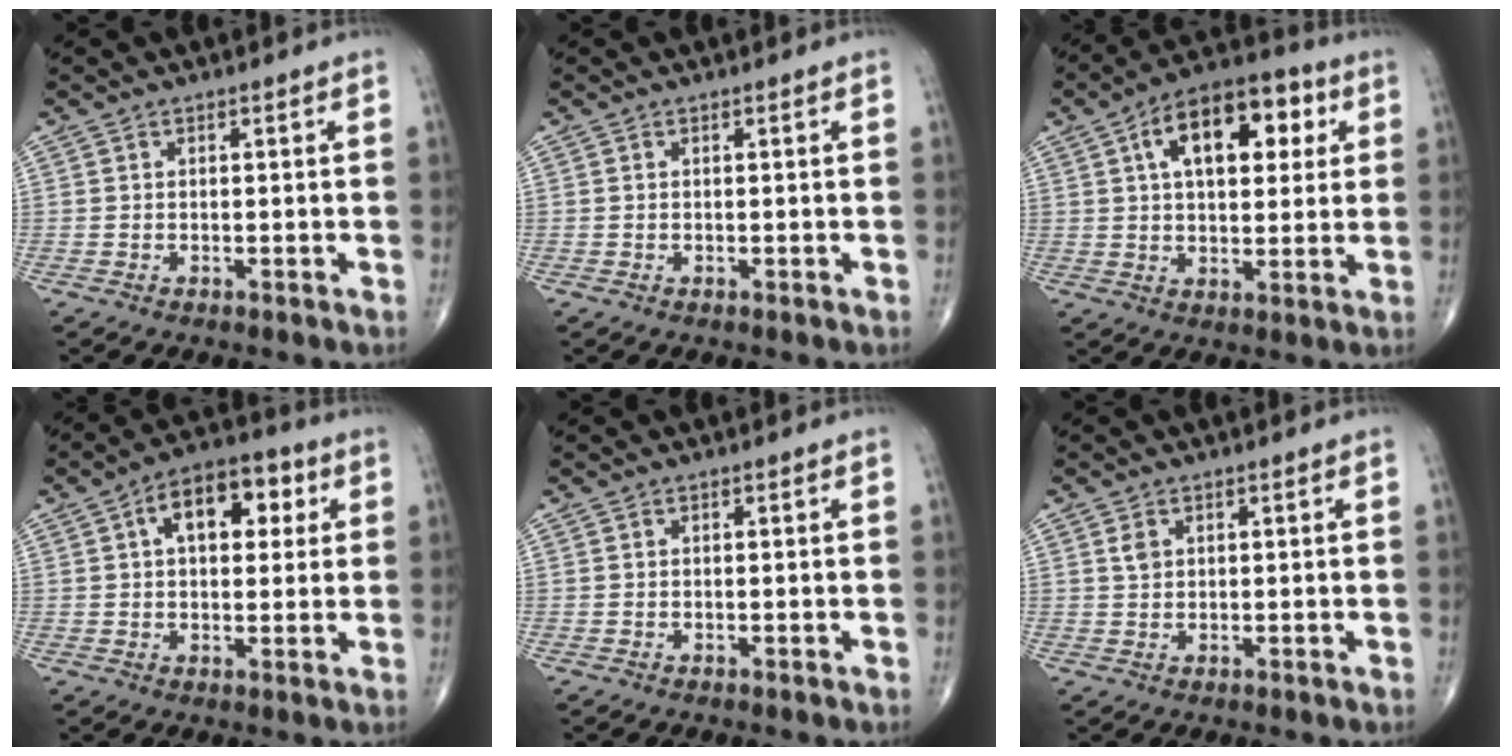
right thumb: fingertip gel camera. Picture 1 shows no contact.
{"total": 0.0}
{"total": 16.3, "force": [5.2, 8.8, 12.7], "torque": [-0.162, 0.013, 0.075]}
{"total": 11.8, "force": [3.4, 6.7, 9.0], "torque": [-0.107, 0.018, 0.045]}
{"total": 0.0}
{"total": 1.8, "force": [0.7, 1.3, 1.0], "torque": [-0.015, -0.002, 0.015]}